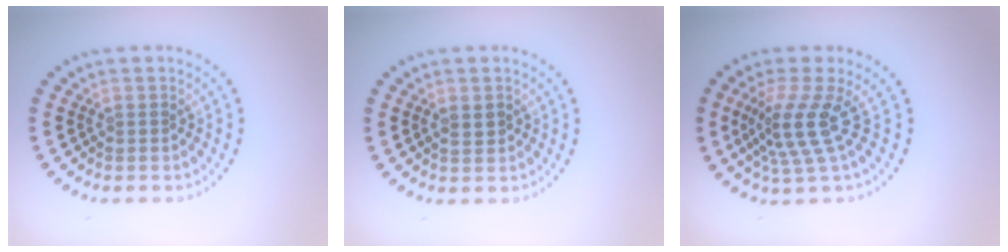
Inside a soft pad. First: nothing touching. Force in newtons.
{"total": 0.7, "press": 0.7, "slide": 0.3}
{"total": 3.9, "press": 2.8, "slide": 2.8}